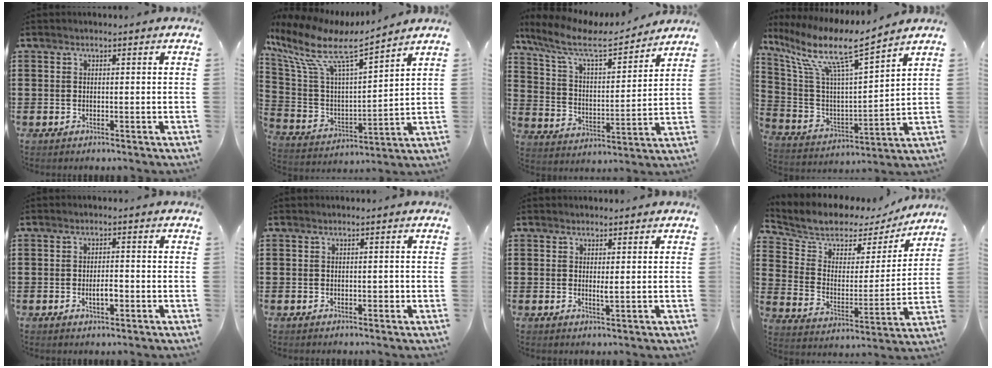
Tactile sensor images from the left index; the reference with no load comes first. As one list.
[{"total": 10.3, "force": [7.2, 2.5, 7.0], "torque": [-0.169, -0.042, 0.117]}, {"total": 9.2, "force": [7.6, 2.1, 4.8], "torque": [-0.124, -0.040, 0.127]}, {"total": 11.5, "force": [8.0, 1.5, 8.2], "torque": [-0.184, -0.043, 0.131]}, {"total": 2.7, "force": [-0.6, 1.0, 2.4], "torque": [-0.045, 0.003, -0.010]}, {"total": 1.0, "force": [-0.1, 0.6, 0.8], "torque": [-0.015, 0.003, -0.004]}, {"total": 1.5, "force": [0.4, 0.2, 1.4], "torque": [-0.029, -0.001, 0.008]}, {"total": 6.2, "force": [5.5, 2.7, 1.1], "torque": [-0.062, -0.036, 0.091]}]